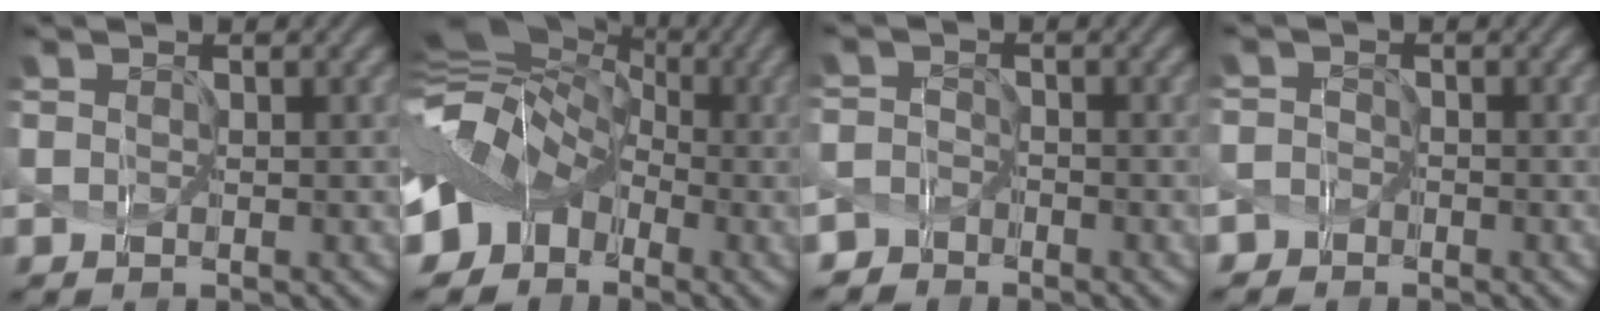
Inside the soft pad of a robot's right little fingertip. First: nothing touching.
{"total": 7.6, "force": [-1.4, 6.4, 3.8], "torque": [-0.078, 0.012, -0.048]}
{"total": 2.3, "force": [-2.1, 1.0, -0.2], "torque": [0.001, 0.006, -0.041]}
{"total": 2.4, "force": [-1.8, 1.6, -0.1], "torque": [0.015, 0.007, -0.040]}